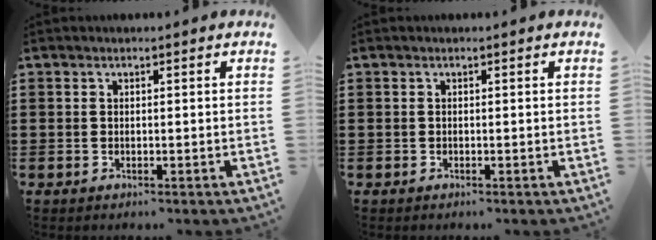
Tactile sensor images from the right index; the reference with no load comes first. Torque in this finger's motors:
{"motor_torque": [-0.37, 0.13, 0.00, -0.01]}